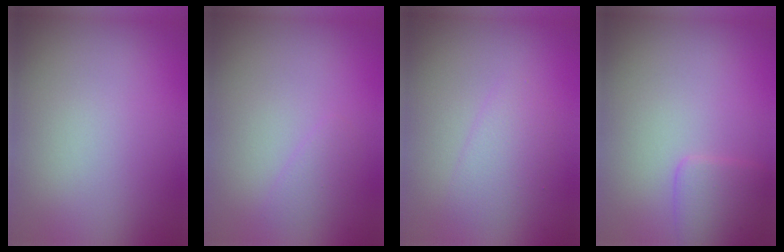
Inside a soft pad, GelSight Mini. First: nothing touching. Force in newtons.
{"total": 1.1, "press": 1.1, "slide": 0.1}
{"total": 2.1, "press": 2.1, "slide": 0.1}
{"total": 2.3, "press": 2.3, "slide": 0.1}